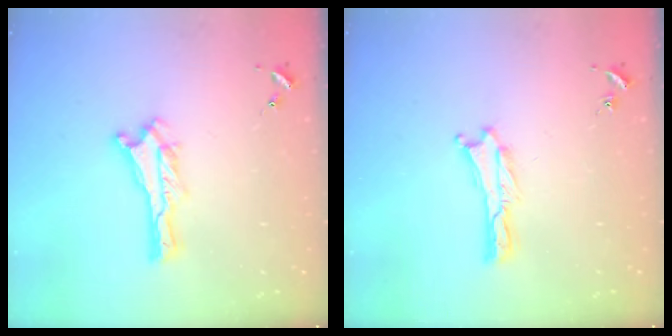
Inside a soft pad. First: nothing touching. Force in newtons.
{"total": 0.0}